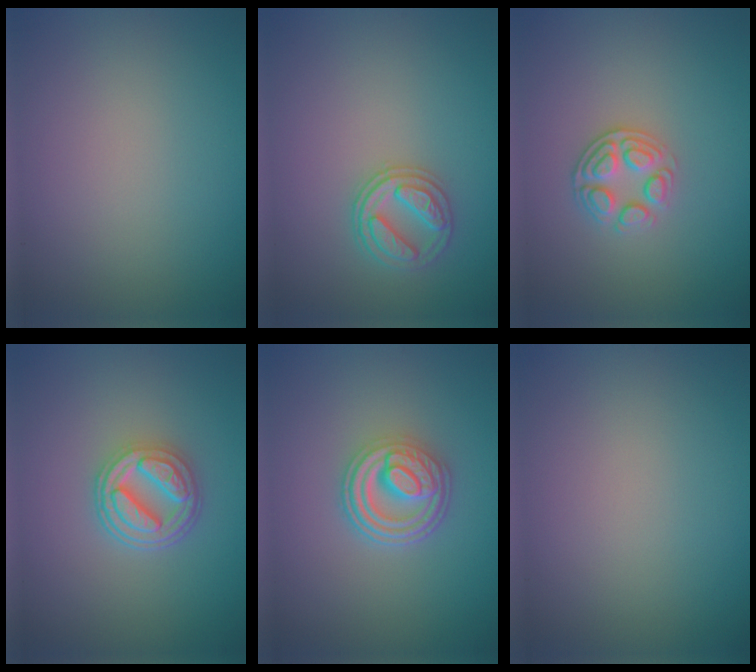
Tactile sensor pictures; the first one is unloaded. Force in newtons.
{"total": 2.7, "press": 2.6, "slide": 0.3}
{"total": 2.6, "press": 2.4, "slide": 1.1}
{"total": 4.6, "press": 3.7, "slide": 2.7}
{"total": 4.8, "press": 3.7, "slide": 3.0}
{"total": 0.0}